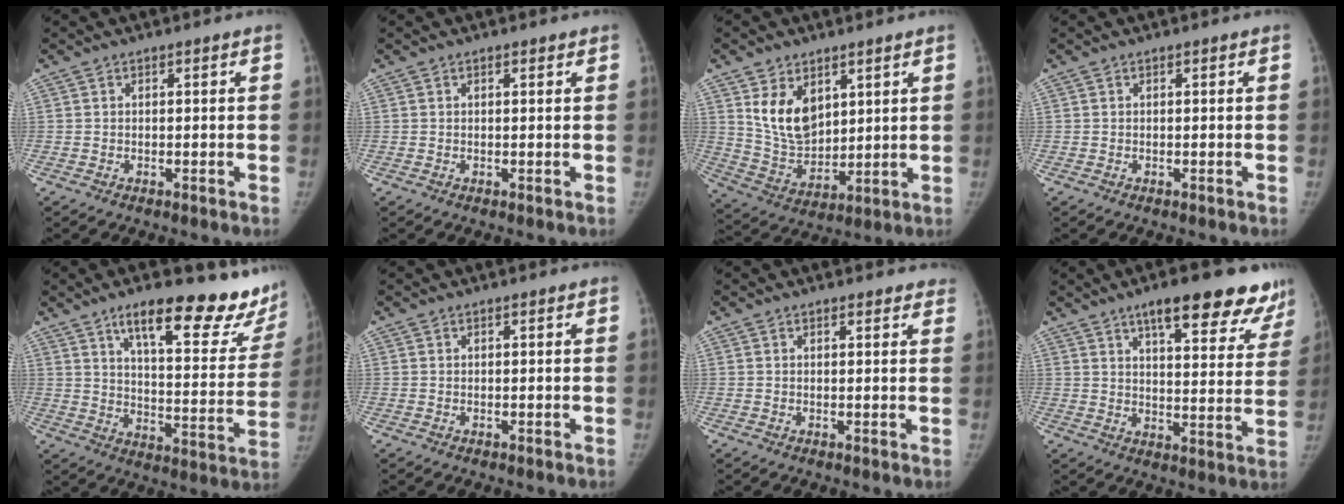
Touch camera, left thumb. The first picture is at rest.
{"total": 0.6, "force": [0.4, 0.2, 0.4], "torque": [-0.007, -0.002, 0.005]}
{"total": 11.3, "force": [4.8, 7.4, 7.1], "torque": [-0.095, -0.034, 0.108]}
{"total": 0.0}
{"total": 23.9, "force": [17.0, 7.1, 15.2], "torque": [-0.159, -0.088, 0.231]}
{"total": 0.0}
{"total": 3.0, "force": [2.6, 1.1, 0.8], "torque": [0.011, -0.007, 0.019]}
{"total": 19.1, "force": [13.5, 5.9, 12.1], "torque": [-0.111, -0.052, 0.172]}